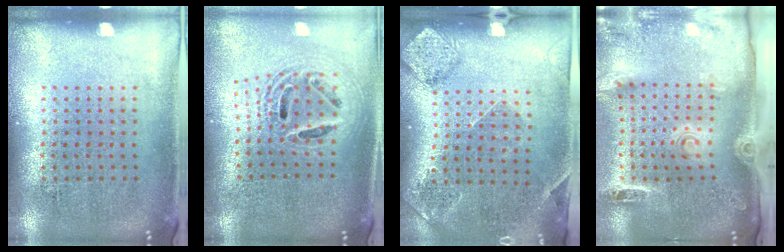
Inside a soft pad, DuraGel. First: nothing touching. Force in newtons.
{"total": 2.0, "press": 1.6, "slide": 1.3}
{"total": 1.5, "press": 1.4, "slide": 0.4}
{"total": 3.1, "press": 2.2, "slide": 2.2}